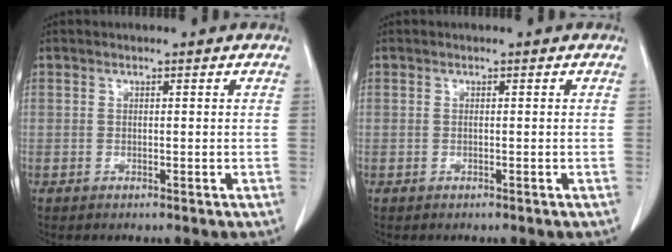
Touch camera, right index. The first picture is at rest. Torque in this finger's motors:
{"motor_torque": [0.02, -0.03, 0.00, 0.01]}